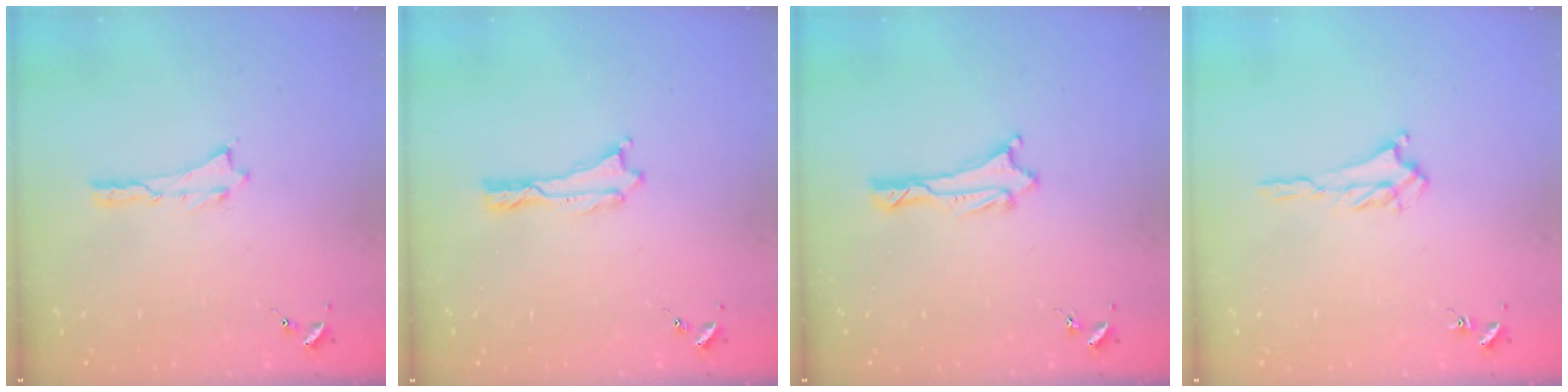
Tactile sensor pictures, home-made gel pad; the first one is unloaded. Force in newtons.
{"total": 0.0}
{"total": 1.0, "press": 1.0, "slide": 0.2}
{"total": 2.0, "press": 2.0, "slide": 0.5}